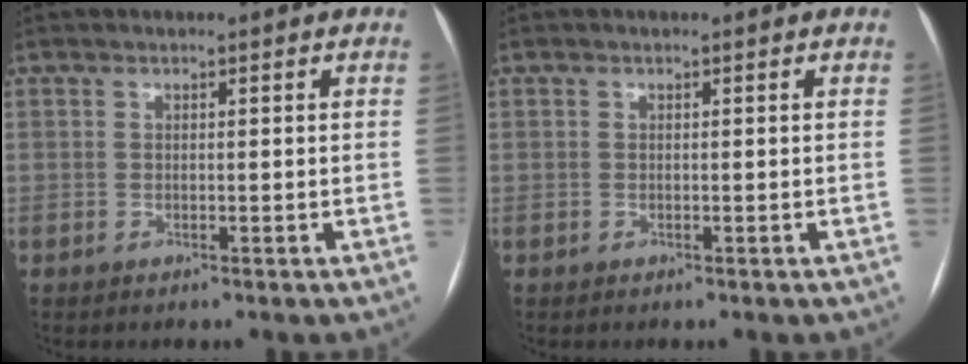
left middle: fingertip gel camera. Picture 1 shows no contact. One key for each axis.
{"total": 0.0}